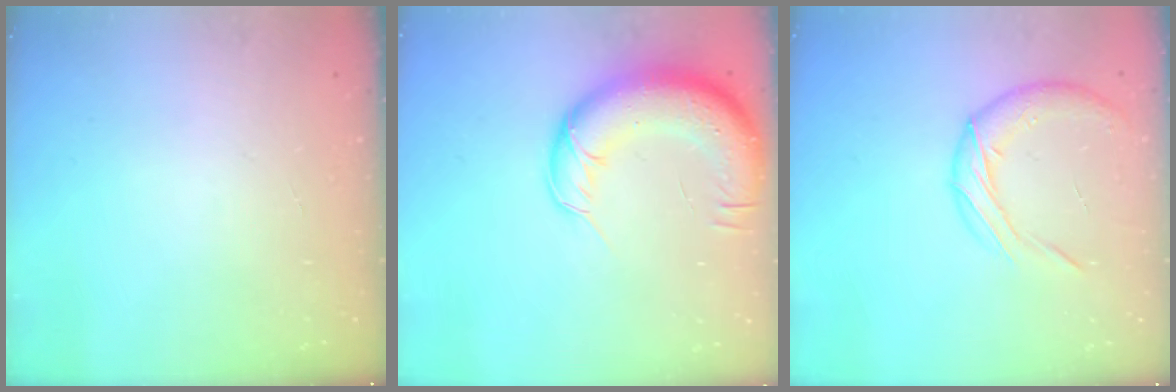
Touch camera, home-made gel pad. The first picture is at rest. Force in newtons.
{"total": 16.3, "press": 15.9, "slide": 3.8}
{"total": 10.4, "press": 10.4, "slide": 0.3}